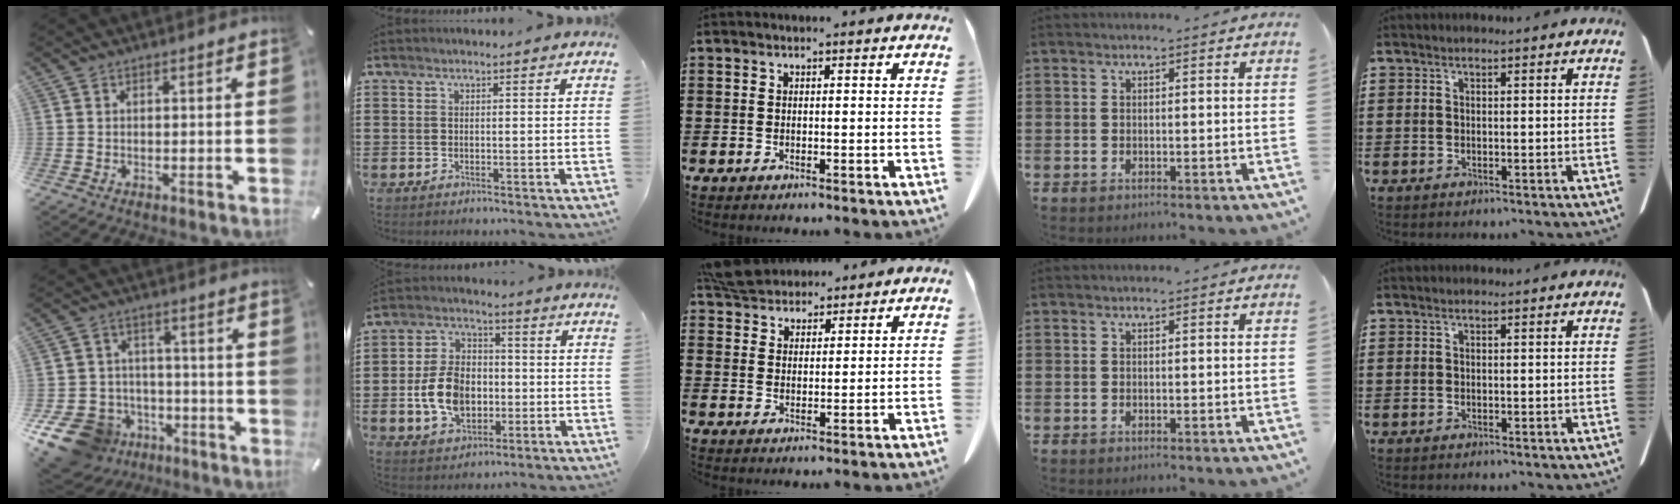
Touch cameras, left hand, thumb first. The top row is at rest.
{"thumb": {"total": 13.7, "force": [-7.3, 10.4, 5.1], "torque": [-0.108, 0.047, -0.124]}, "index": {"total": 9.4, "force": [-1.4, 6.8, 6.3], "torque": [-0.146, 0.008, -0.029]}, "middle": {"total": 5.7, "force": [5.3, 1.7, 1.1], "torque": [-0.043, -0.010, 0.102]}}